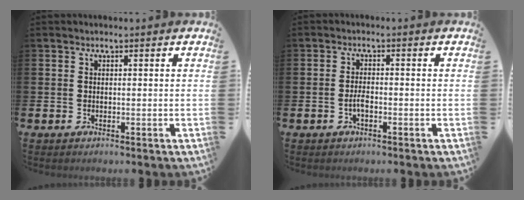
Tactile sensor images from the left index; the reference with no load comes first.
{"total": 1.9, "force": [-0.8, 0.7, 1.6], "torque": [-0.030, 0.002, -0.016]}